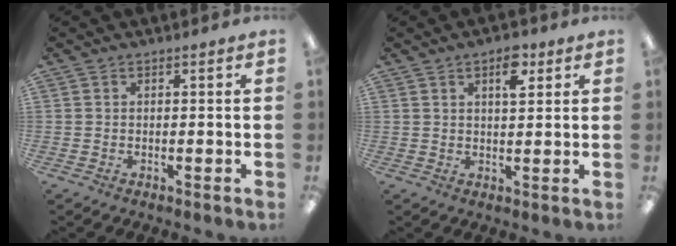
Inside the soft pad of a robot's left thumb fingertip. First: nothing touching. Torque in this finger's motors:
{"motor_torque": [-0.25, 0.29, 0.20, 0.06, -0.01]}